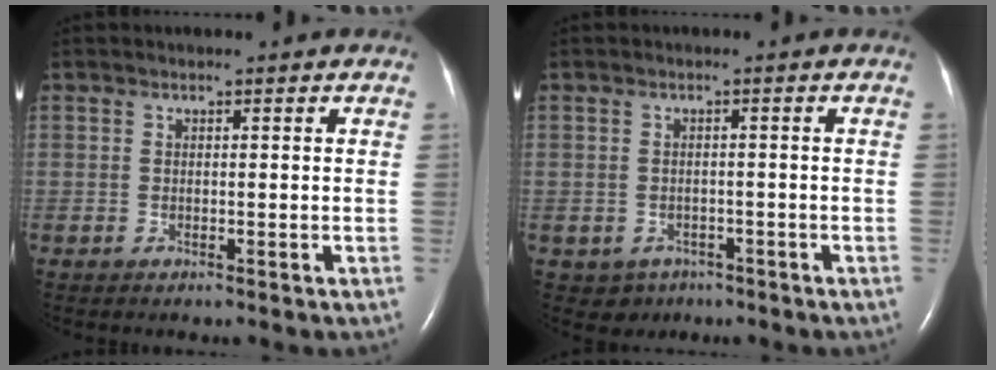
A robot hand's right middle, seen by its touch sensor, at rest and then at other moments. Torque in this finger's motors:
{"motor_torque": [-0.10, 0.01, -0.05, -0.02]}